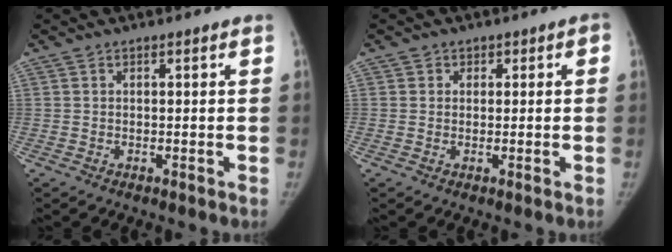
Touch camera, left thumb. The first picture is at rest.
{"total": 1.7, "force": [0.3, 1.7, 0.3], "torque": [0.023, 0.003, -0.003]}